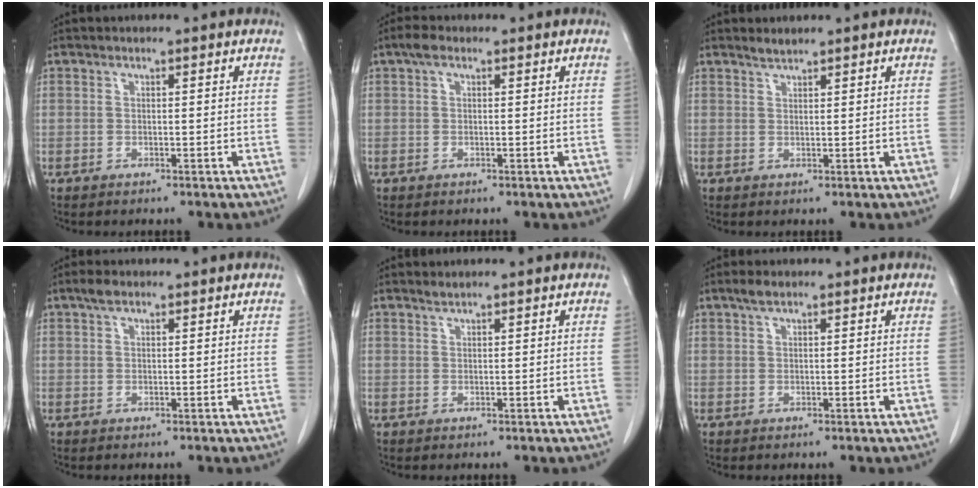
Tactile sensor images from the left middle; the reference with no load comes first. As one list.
[{"total": 1.7, "force": [0.9, 0.8, 1.2], "torque": [-0.027, 0.016, 0.016]}, {"total": 1.2, "force": [1.2, 0.0, 0.2], "torque": [-0.007, 0.000, 0.025]}, {"total": 1.7, "force": [1.2, 0.6, 1.0], "torque": [-0.023, 0.009, 0.023]}, {"total": 0.7, "force": [0.6, -0.1, 0.0], "torque": [-0.007, -0.001, 0.015]}, {"total": 1.6, "force": [1.2, 0.4, 1.0], "torque": [-0.025, 0.007, 0.026]}]